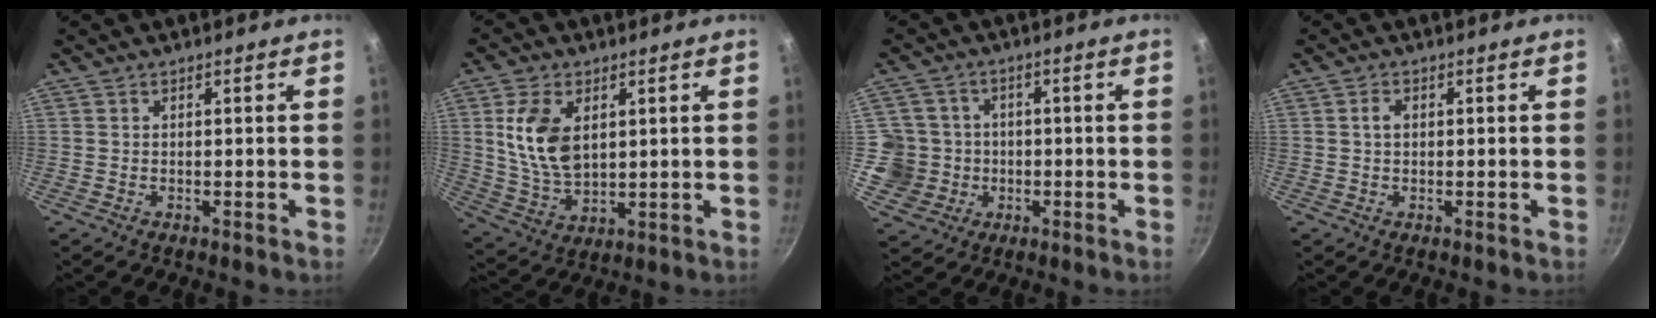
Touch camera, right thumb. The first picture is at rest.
{"total": 11.6, "force": [3.0, 7.1, 8.7], "torque": [-0.155, -0.023, 0.067]}
{"total": 7.9, "force": [-0.8, 7.8, 1.0], "torque": [0.022, 0.013, -0.017]}
{"total": 1.8, "force": [0.3, 1.3, 1.3], "torque": [-0.021, 0.005, 0.004]}